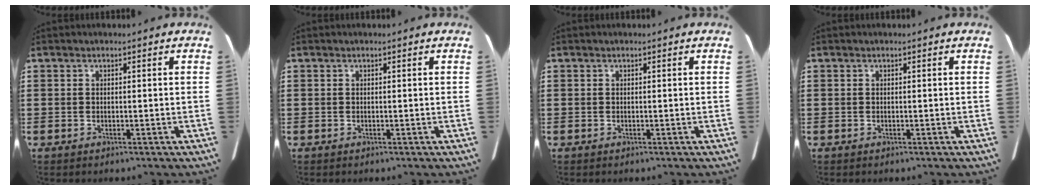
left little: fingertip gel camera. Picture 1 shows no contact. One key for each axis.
{"total": 0.0}
{"total": 0.0}
{"total": 0.0}